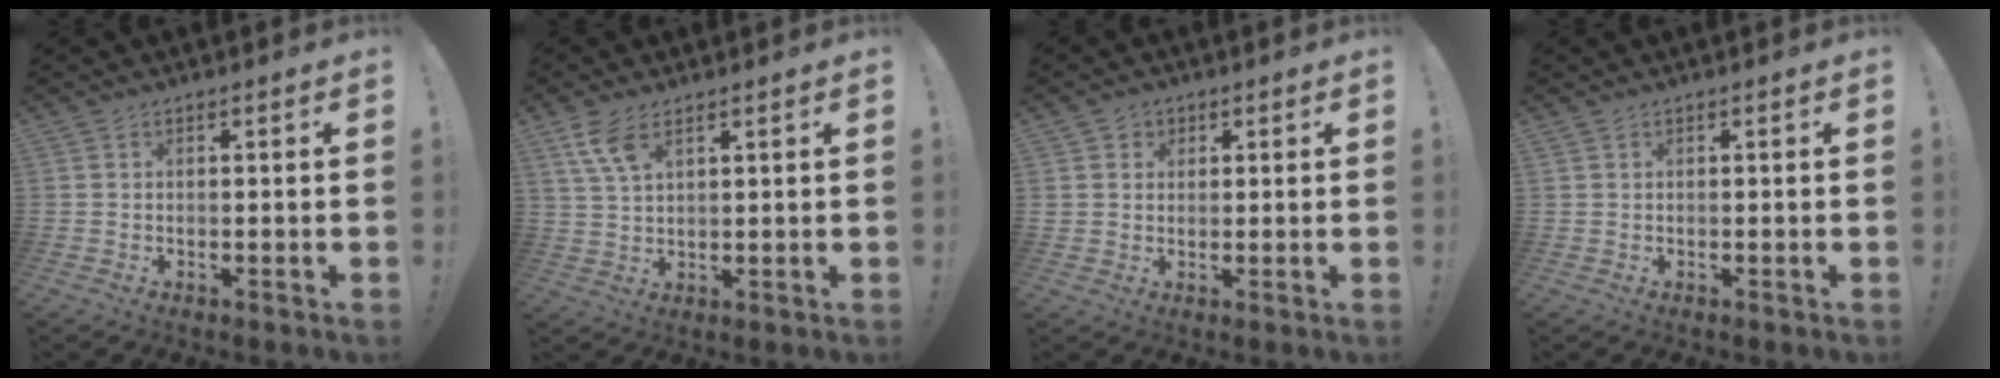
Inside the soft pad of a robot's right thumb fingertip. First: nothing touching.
{"total": 7.0, "force": [4.0, 3.0, 4.8], "torque": [-0.094, -0.013, 0.077]}
{"total": 3.2, "force": [1.1, 3.0, 0.4], "torque": [-0.007, -0.003, 0.020]}
{"total": 0.0}